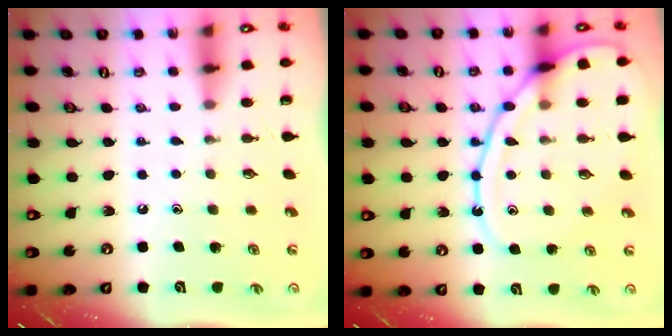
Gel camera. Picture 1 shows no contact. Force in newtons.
{"total": 14.1, "press": 14.0, "slide": 1.4}